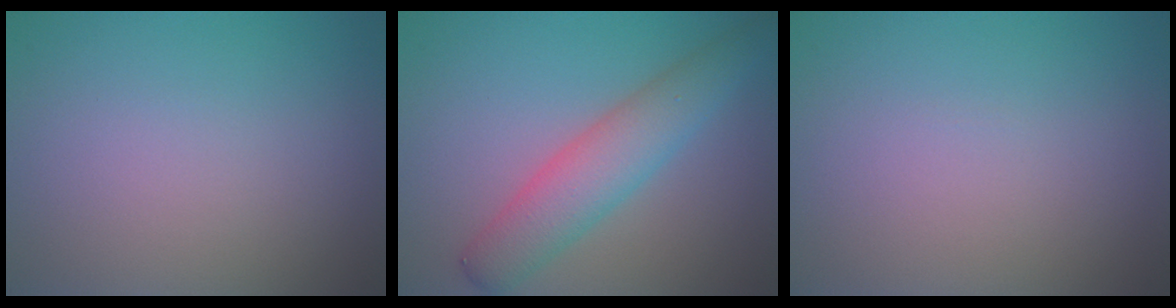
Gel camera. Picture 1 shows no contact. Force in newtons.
{"total": 4.9, "press": 4.9, "slide": 0.3}
{"total": 0.0}